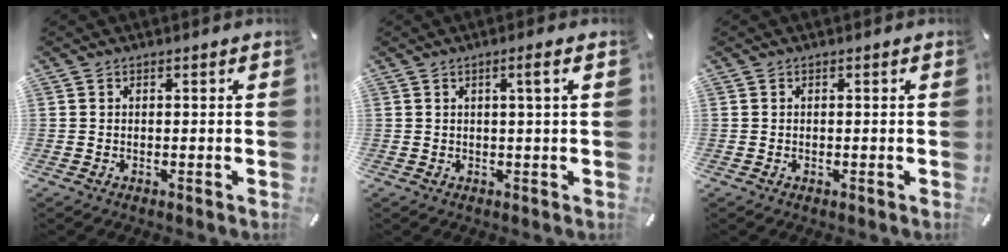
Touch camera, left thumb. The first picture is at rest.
{"total": 2.9, "force": [0.9, 0.1, 2.8], "torque": [-0.054, 0.001, 0.013]}
{"total": 0.5, "force": [-0.1, 0.5, 0.2], "torque": [-0.002, 0.003, -0.003]}